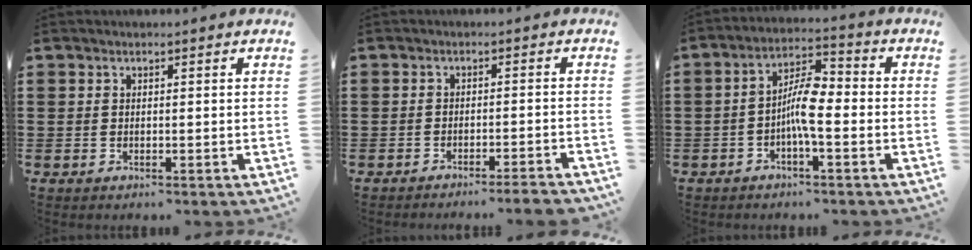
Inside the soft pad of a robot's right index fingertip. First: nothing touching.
{"total": 2.6, "force": [-2.4, -0.3, 0.9], "torque": [-0.016, -0.002, -0.050]}
{"total": 6.4, "force": [-1.6, 1.7, 5.9], "torque": [-0.120, 0.002, -0.035]}